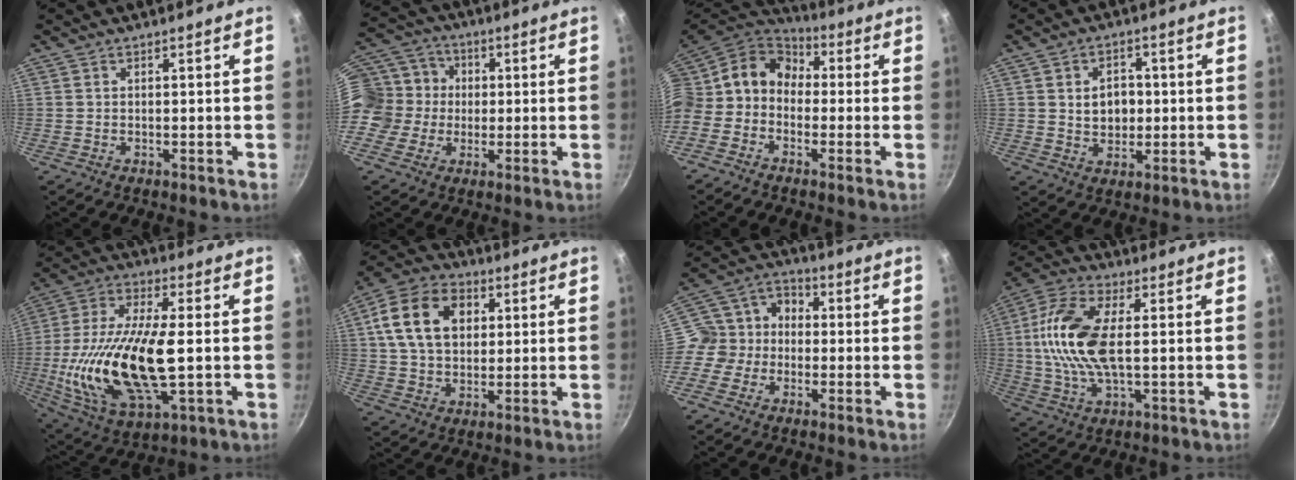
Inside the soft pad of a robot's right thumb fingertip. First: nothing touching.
{"total": 13.6, "force": [0.1, 12.2, 5.9], "torque": [-0.095, 0.027, -0.010]}
{"total": 15.1, "force": [0.3, 12.7, 8.2], "torque": [-0.159, 0.051, -0.022]}
{"total": 6.6, "force": [0.6, 5.1, 4.1], "torque": [-0.039, 0.001, 0.011]}
{"total": 23.3, "force": [-2.1, 9.4, 21.2], "torque": [-0.430, 0.002, -0.036]}
{"total": 15.4, "force": [4.0, 11.0, 10.0], "torque": [-0.160, 0.008, 0.057]}
{"total": 8.9, "force": [-1.5, 7.9, 3.8], "torque": [-0.039, 0.032, -0.053]}
{"total": 14.7, "force": [1.2, 6.8, 12.9], "torque": [-0.262, 0.014, 0.013]}